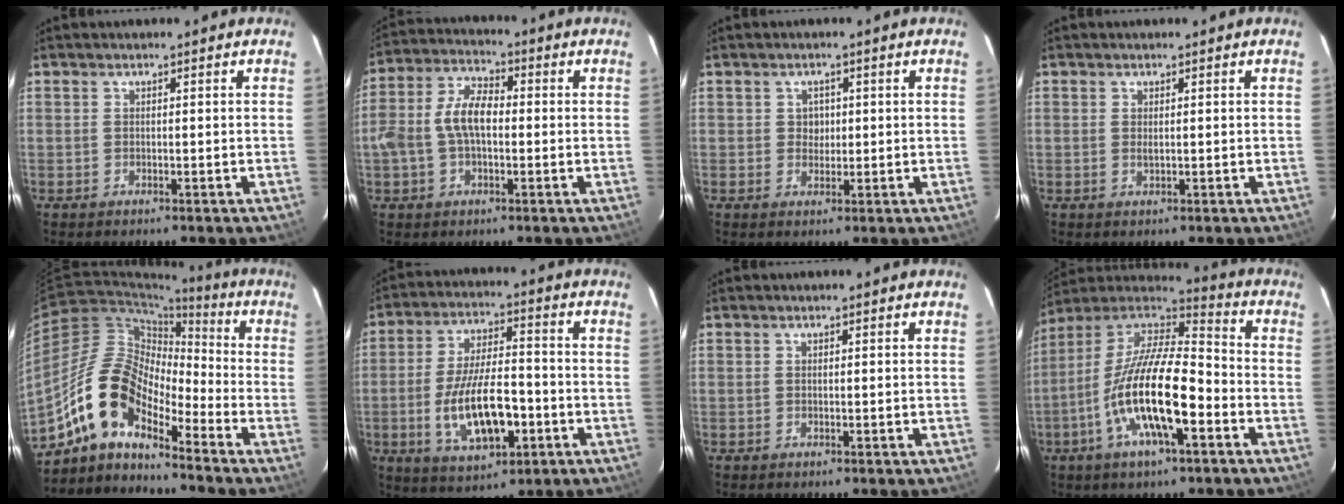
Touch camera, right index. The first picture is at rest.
{"total": 9.3, "force": [-0.9, 5.3, 7.6], "torque": [-0.157, 0.019, -0.017]}
{"total": 2.2, "force": [0.3, 2.1, 0.4], "torque": [-0.003, 0.007, 0.005]}
{"total": 0.8, "force": [0.2, 0.3, 0.7], "torque": [-0.013, 0.001, 0.004]}
{"total": 12.5, "force": [-8.9, 5.0, 7.2], "torque": [-0.123, 0.018, -0.184]}
{"total": 14.6, "force": [-4.2, 6.1, 12.6], "torque": [-0.247, -0.007, -0.059]}
{"total": 0.0}
{"total": 19.7, "force": [-7.0, 6.1, 17.4], "torque": [-0.332, -0.020, -0.139]}